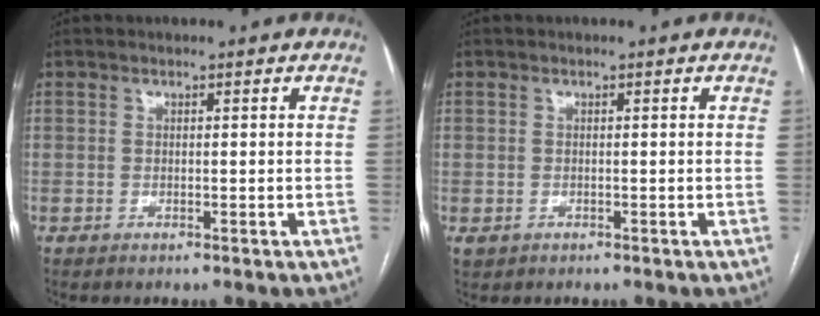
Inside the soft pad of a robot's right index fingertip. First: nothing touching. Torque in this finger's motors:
{"motor_torque": [0.05, 0.05, -0.07, -0.06]}